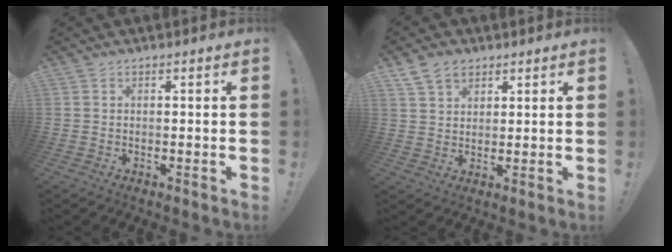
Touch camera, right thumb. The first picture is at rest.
{"total": 6.6, "force": [4.2, 4.4, 2.4], "torque": [-0.041, -0.011, 0.082]}